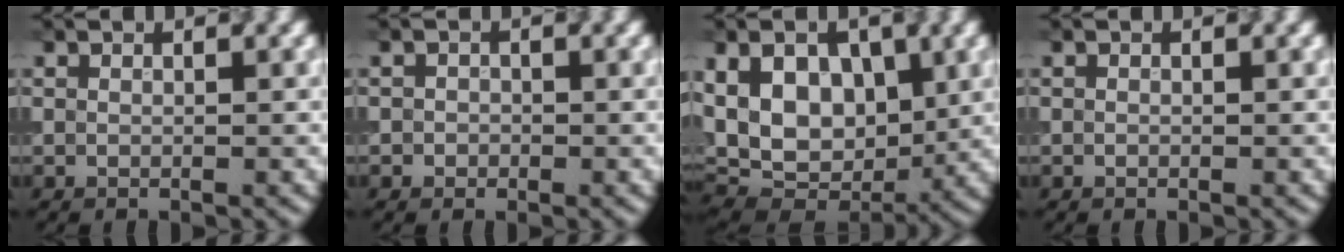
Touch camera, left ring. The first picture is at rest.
{"total": 0.9, "force": [-0.2, 0.9, 0.2], "torque": [0.011, -0.002, -0.008]}
{"total": 10.2, "force": [2.0, 6.8, 7.3], "torque": [-0.131, 0.000, 0.027]}
{"total": 0.0}